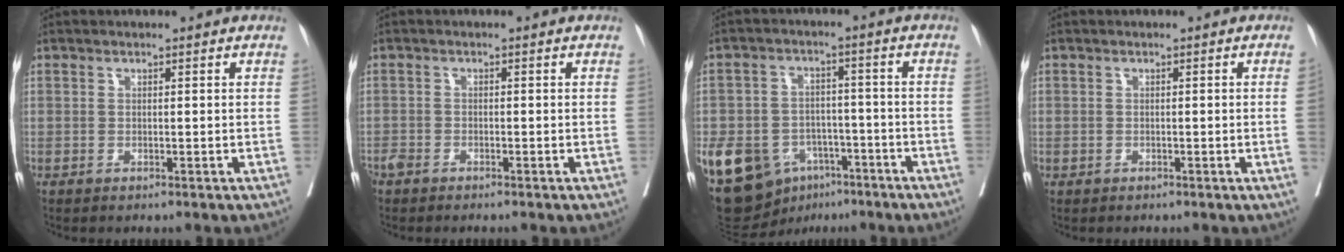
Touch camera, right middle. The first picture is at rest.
{"total": 1.6, "force": [-1.4, 0.5, 0.6], "torque": [-0.013, -0.001, -0.026]}
{"total": 17.9, "force": [-8.6, 12.8, 8.9], "torque": [-0.199, 0.011, -0.128]}
{"total": 1.0, "force": [-0.1, -0.3, 0.9], "torque": [-0.011, 0.001, -0.002]}